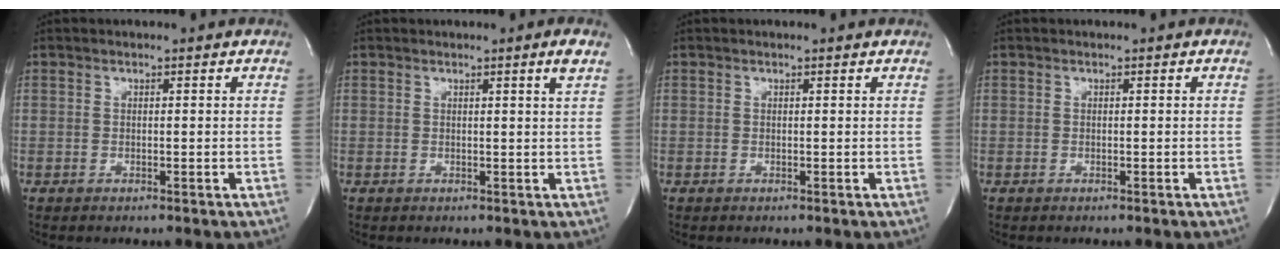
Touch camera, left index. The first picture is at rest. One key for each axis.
{"total": 1.5, "fx": 0.8, "fy": -0.6, "fz": 1.1, "tx": -0.022, "ty": -0.010, "tz": 0.014}
{"total": 0.7, "fx": 0.7, "fy": 0.0, "fz": 0.1, "tx": -0.010, "ty": 0.003, "tz": 0.006}
{"total": 0.0}